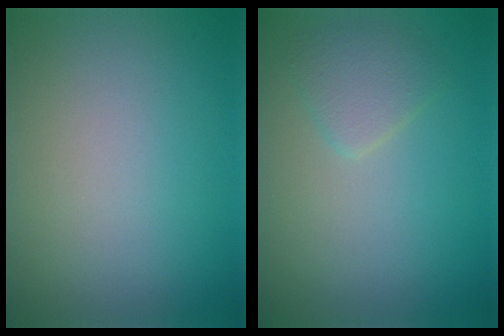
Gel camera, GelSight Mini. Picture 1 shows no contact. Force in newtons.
{"total": 1.8, "press": 1.8, "slide": 0.1}